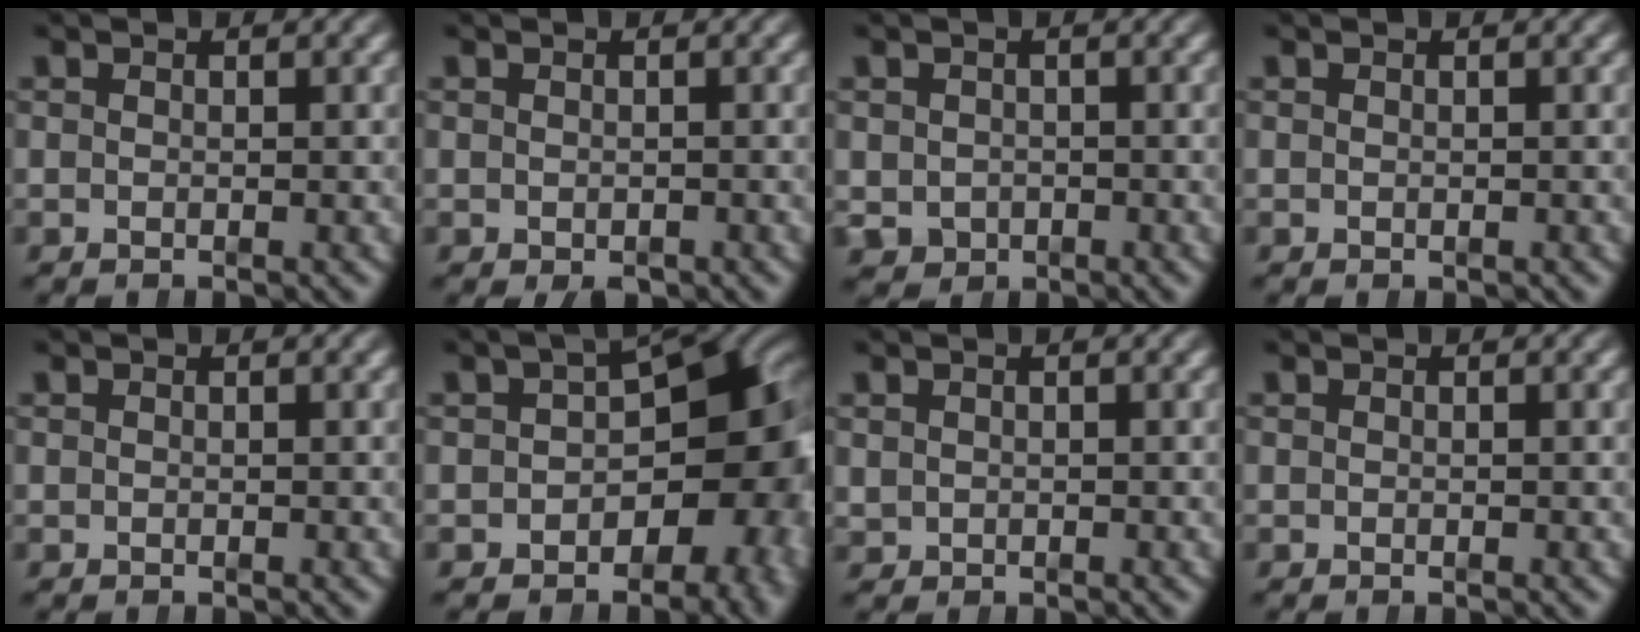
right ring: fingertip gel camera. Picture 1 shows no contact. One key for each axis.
{"total": 0.9, "fx": -0.5, "fy": 0.6, "fz": 0.5, "tx": -0.012, "ty": -0.009, "tz": -0.003}
{"total": 3.7, "fx": -1.0, "fy": 3.3, "fz": 1.3, "tx": -0.039, "ty": -0.030, "tz": -0.003}
{"total": 0.0}
{"total": 0.0}
{"total": 12.3, "fx": -1.1, "fy": 7.8, "fz": 9.4, "tx": -0.091, "ty": -0.008, "tz": -0.016}
{"total": 0.9, "fx": 0.3, "fy": 0.8, "fz": 0.3, "tx": -0.012, "ty": -0.006, "tz": 0.013}
{"total": 0.0}